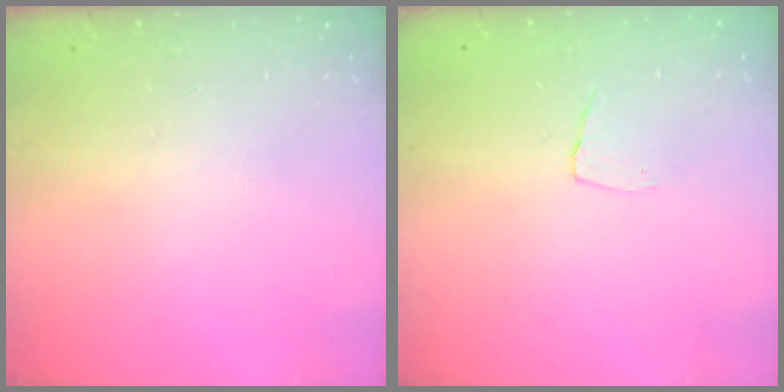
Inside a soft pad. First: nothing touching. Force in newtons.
{"total": 3.6, "press": 3.6, "slide": 0.3}